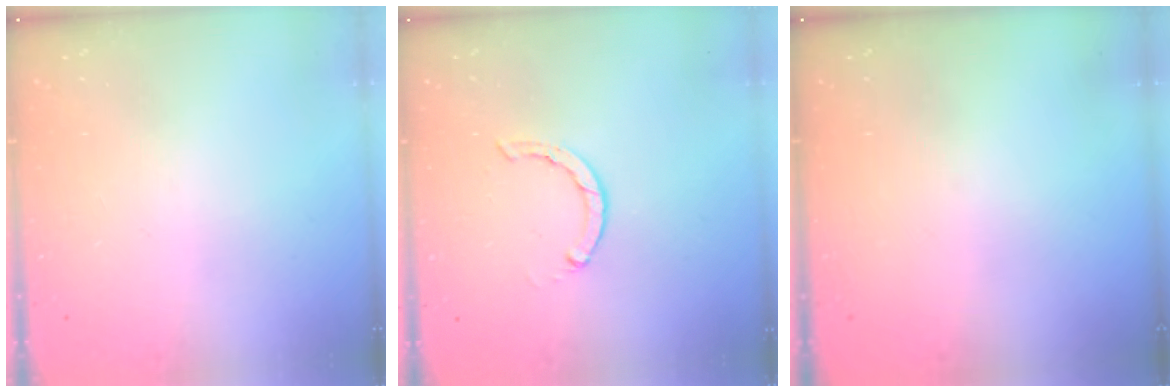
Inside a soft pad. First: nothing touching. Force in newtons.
{"total": 1.5, "press": 1.5, "slide": 0.2}
{"total": 0.0}